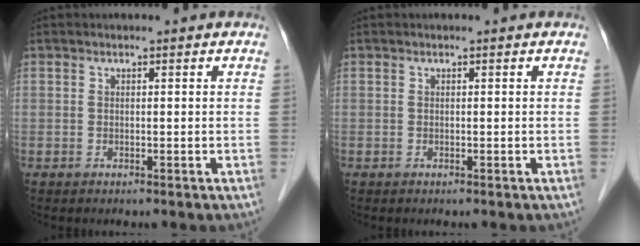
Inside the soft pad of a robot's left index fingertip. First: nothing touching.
{"total": 0.0}